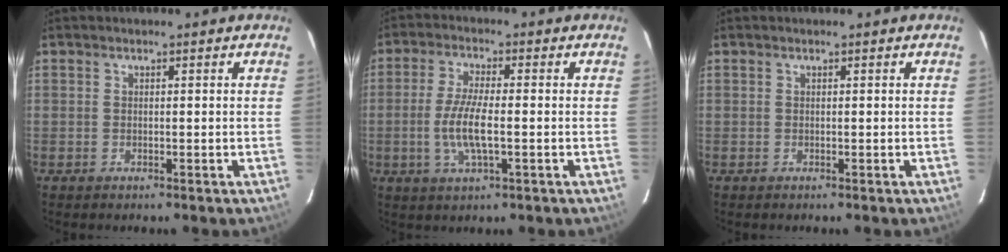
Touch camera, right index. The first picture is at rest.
{"total": 7.5, "force": [-1.5, 1.8, 7.1], "torque": [-0.145, -0.006, -0.030]}
{"total": 0.0}